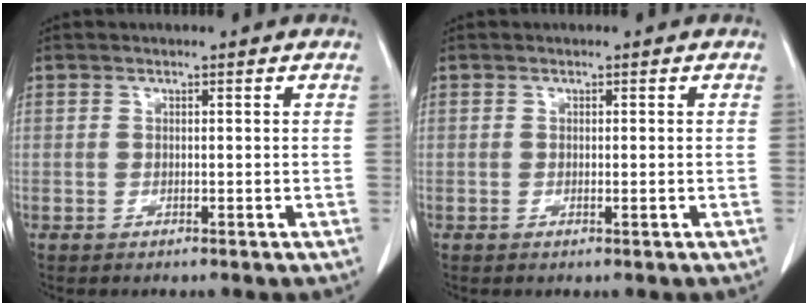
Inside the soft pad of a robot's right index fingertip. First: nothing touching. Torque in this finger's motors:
{"motor_torque": [-0.11, 0.09, -0.03, -0.01]}